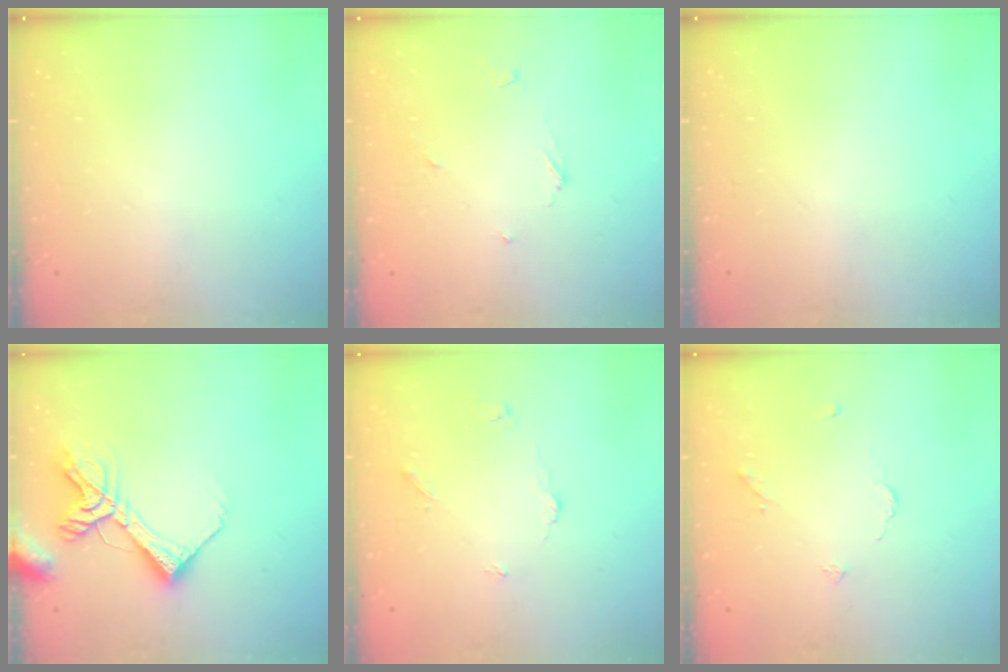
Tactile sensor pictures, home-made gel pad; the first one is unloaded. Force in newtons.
{"total": 2.8, "press": 2.8, "slide": 0.2}
{"total": 0.0}
{"total": 13.1, "press": 13.0, "slide": 1.7}
{"total": 4.0, "press": 3.9, "slide": 0.6}
{"total": 3.3, "press": 3.2, "slide": 0.5}